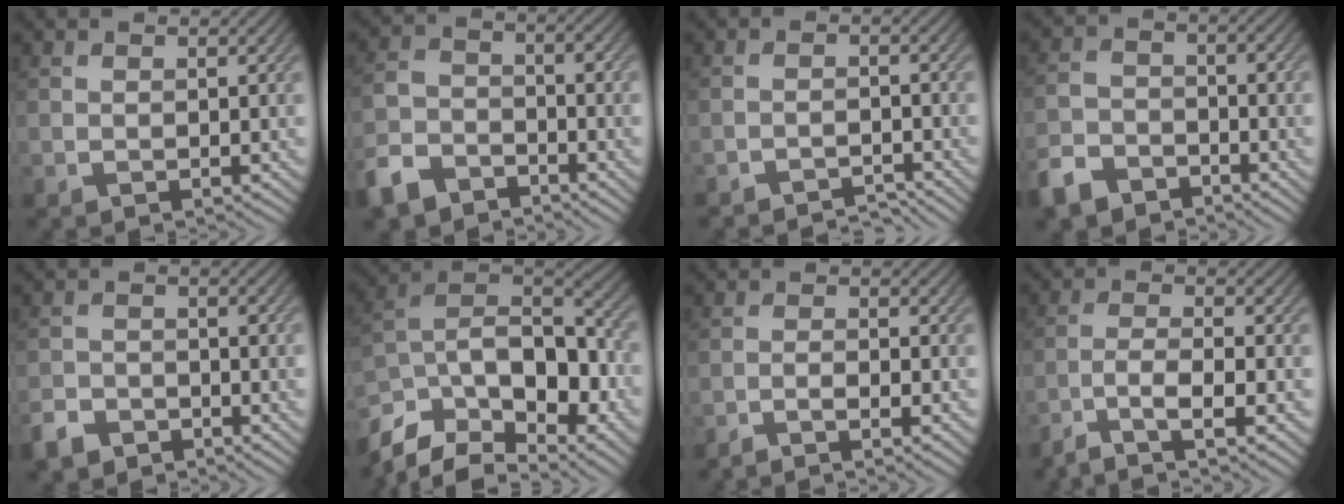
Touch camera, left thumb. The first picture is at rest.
{"total": 7.2, "force": [-5.3, 3.8, 3.0], "torque": [-0.075, -0.007, -0.118]}
{"total": 3.1, "force": [-3.0, 0.3, 0.7], "torque": [-0.009, 0.004, -0.051]}
{"total": 6.1, "force": [-4.7, 3.1, 2.3], "torque": [-0.056, -0.006, -0.103]}
{"total": 3.9, "force": [-3.1, 1.9, 1.3], "torque": [-0.027, -0.004, -0.066]}
{"total": 15.8, "force": [-9.0, 8.4, 9.8], "torque": [-0.229, -0.023, -0.141]}
{"total": 3.6, "force": [-2.5, 0.4, 2.6], "torque": [-0.046, 0.008, -0.056]}
{"total": 6.6, "force": [-4.4, 1.3, 4.7], "torque": [-0.081, 0.002, -0.091]}